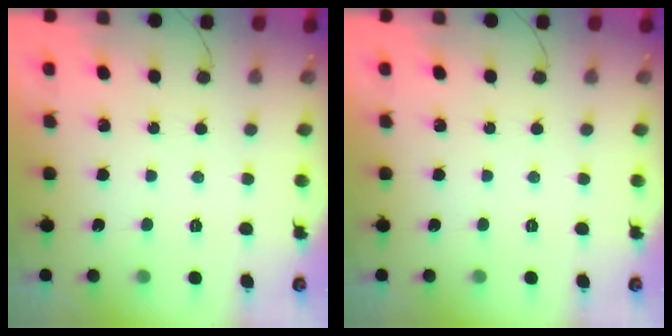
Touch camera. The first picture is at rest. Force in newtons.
{"total": 0.0}